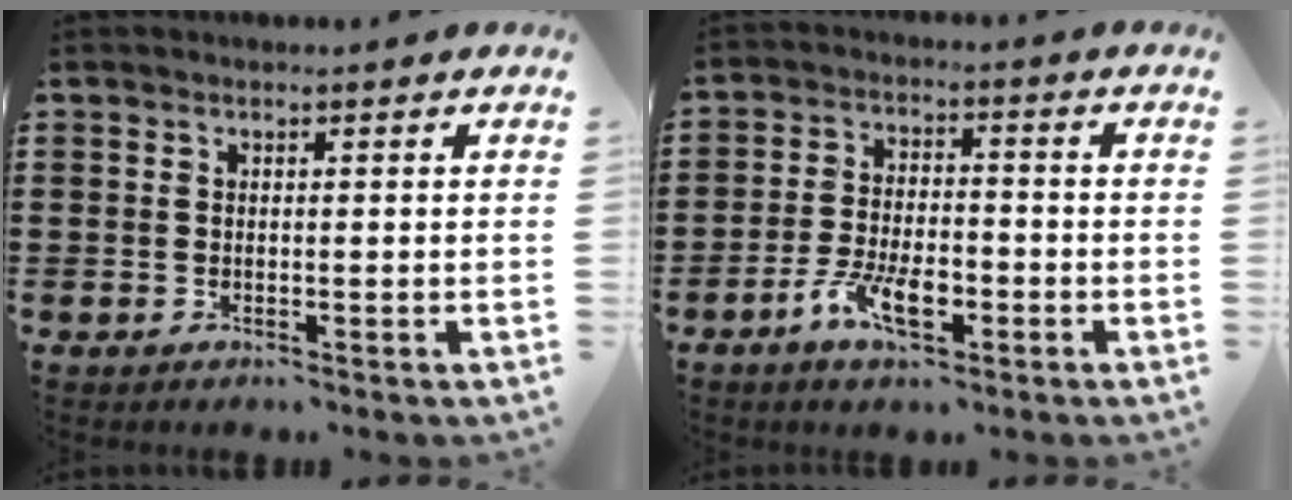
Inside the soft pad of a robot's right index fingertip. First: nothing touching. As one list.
[{"total": 6.8, "force": [-3.5, 2.9, 5.1], "torque": [-0.113, 0.000, -0.069]}]